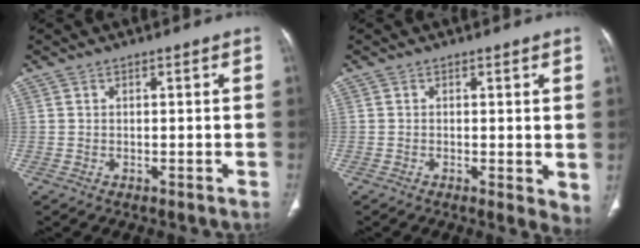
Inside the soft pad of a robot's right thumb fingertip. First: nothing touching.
{"total": 3.8, "force": [0.0, 1.5, 3.6], "torque": [-0.042, -0.011, -0.003]}